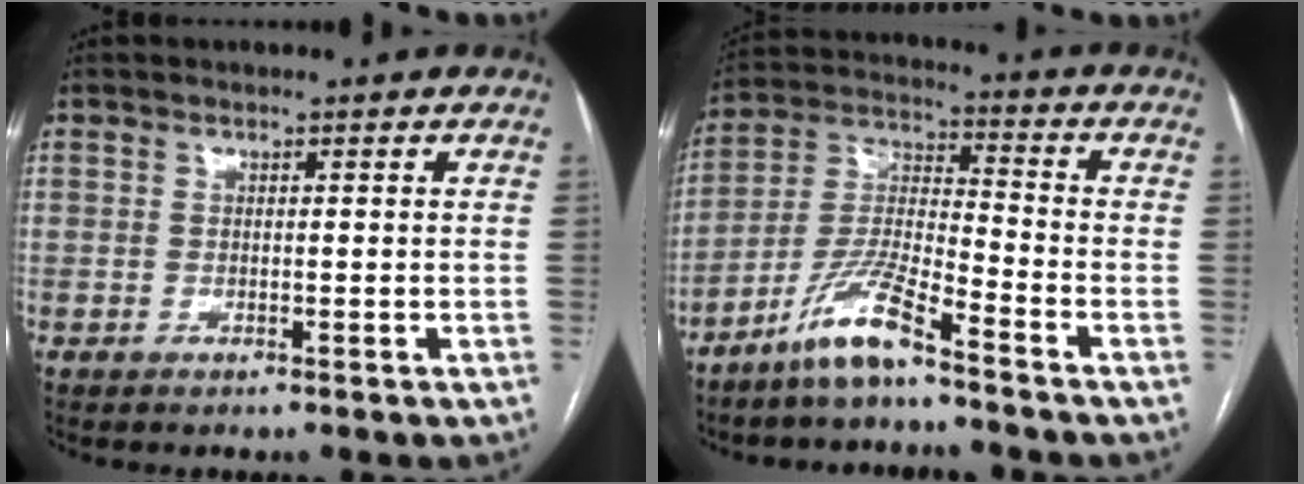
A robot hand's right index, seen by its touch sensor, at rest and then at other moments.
{"total": 9.4, "force": [-6.9, 0.6, 6.3], "torque": [-0.140, -0.013, -0.142]}